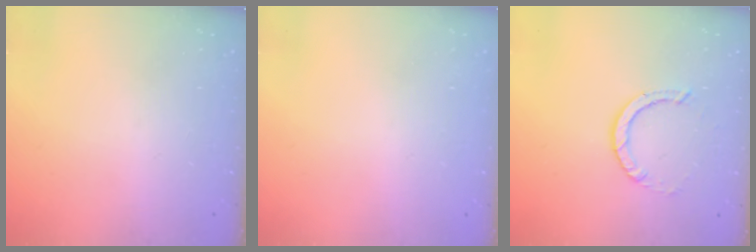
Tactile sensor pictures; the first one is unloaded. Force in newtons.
{"total": 2.4, "press": 2.4, "slide": 0.2}
{"total": 2.9, "press": 2.9, "slide": 0.2}